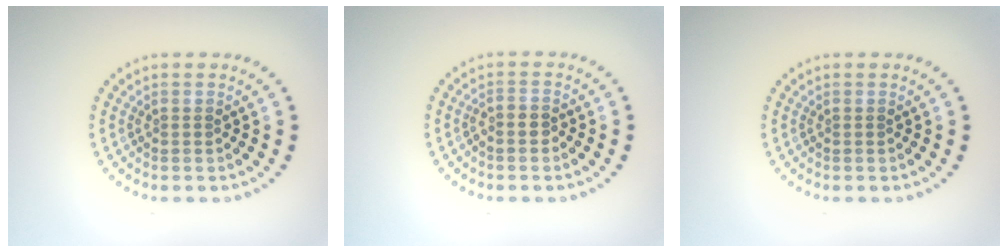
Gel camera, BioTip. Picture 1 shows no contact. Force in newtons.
{"total": 1.0, "press": 0.8, "slide": 0.7}
{"total": 0.0}